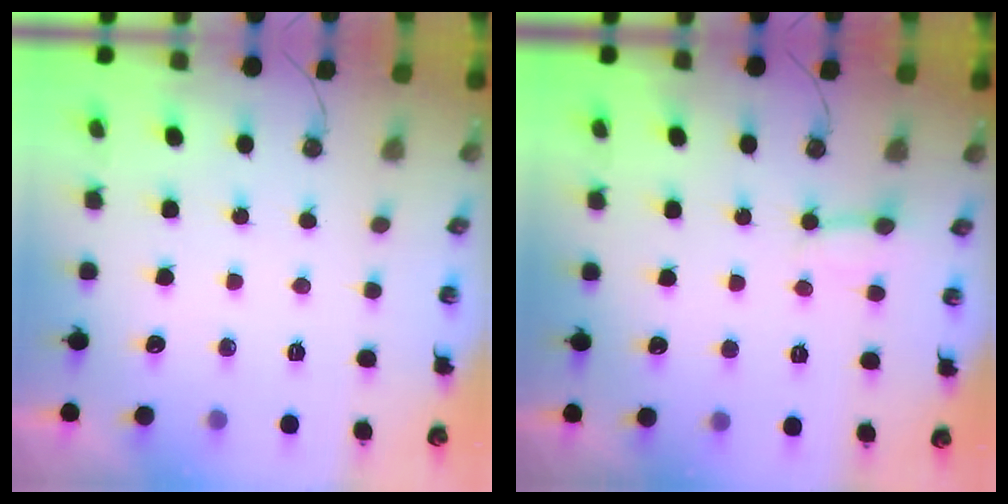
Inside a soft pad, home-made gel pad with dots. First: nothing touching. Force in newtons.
{"total": 3.8, "press": 3.7, "slide": 0.7}